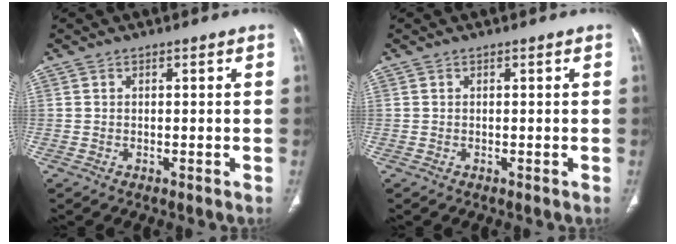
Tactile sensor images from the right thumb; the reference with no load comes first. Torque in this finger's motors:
{"motor_torque": [0.00, 0.00, 0.04, 0.04, 0.03]}